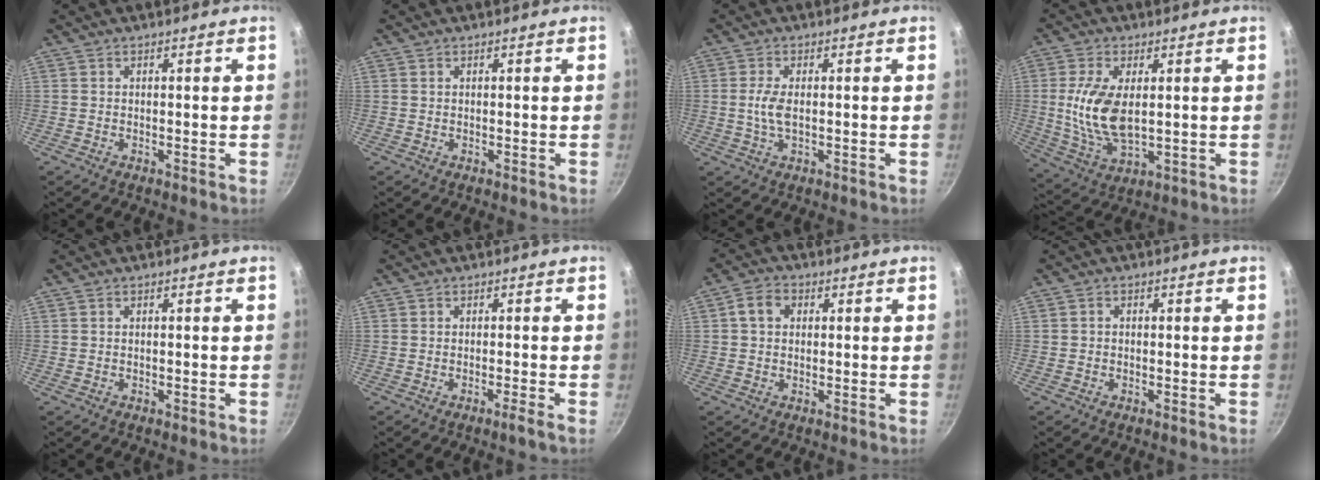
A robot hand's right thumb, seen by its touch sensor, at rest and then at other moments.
{"total": 0.0}
{"total": 3.9, "force": [-0.1, 1.7, 3.5], "torque": [-0.082, 0.001, -0.004]}
{"total": 10.8, "force": [1.1, 5.7, 9.1], "torque": [-0.180, -0.009, 0.026]}
{"total": 0.0}
{"total": 1.5, "force": [-0.9, -0.4, 1.1], "torque": [-0.029, 0.006, -0.015]}
{"total": 4.2, "force": [0.8, 3.4, 2.4], "torque": [-0.035, 0.009, 0.006]}
{"total": 0.6, "force": [-0.3, 0.5, 0.3], "torque": [-0.005, 0.003, -0.005]}